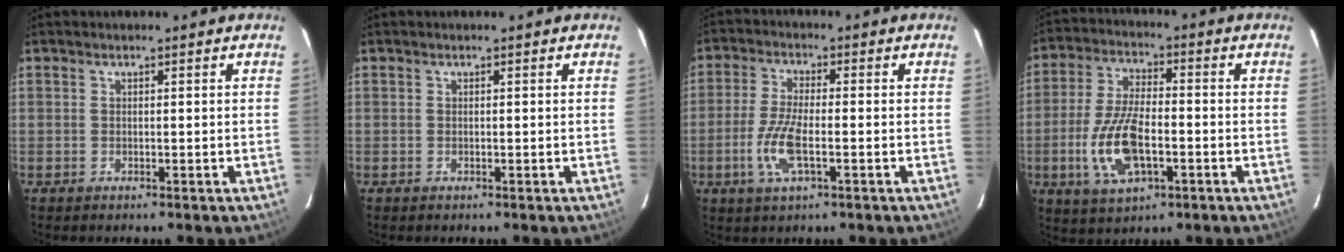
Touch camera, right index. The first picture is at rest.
{"total": 0.0}
{"total": 7.6, "force": [-2.3, 2.3, 6.8], "torque": [-0.149, -0.004, -0.048]}
{"total": 12.7, "force": [-3.5, 5.6, 10.8], "torque": [-0.230, -0.004, -0.063]}